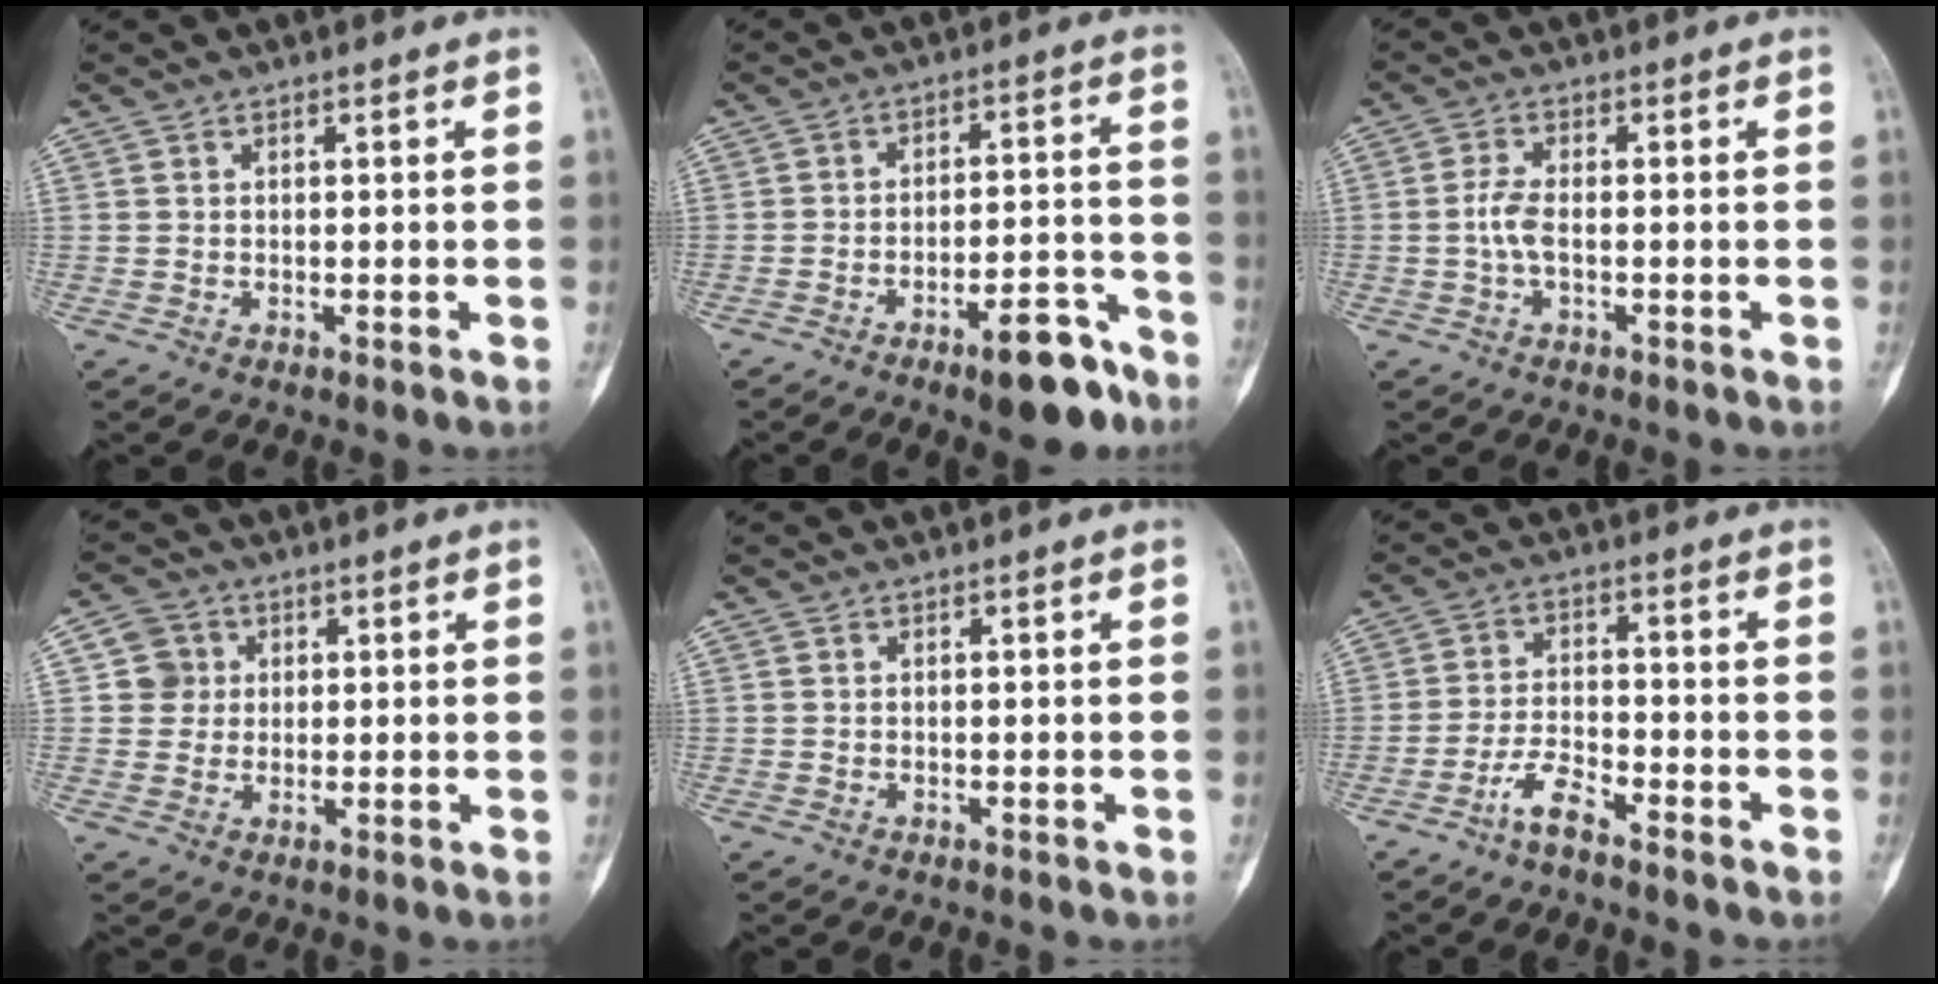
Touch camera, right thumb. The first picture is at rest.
{"total": 10.3, "force": [-6.8, 3.5, 7.0], "torque": [-0.085, 0.053, -0.098]}
{"total": 3.4, "force": [-0.6, 1.4, 3.0], "torque": [-0.072, 0.007, -0.014]}
{"total": 4.7, "force": [1.1, 4.6, 0.6], "torque": [0.017, 0.003, 0.015]}
{"total": 0.0}
{"total": 4.7, "force": [-3.7, 1.1, 2.7], "torque": [-0.059, 0.026, -0.076]}